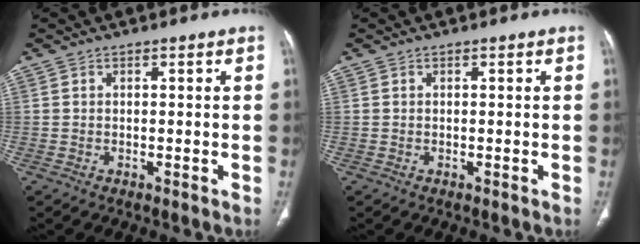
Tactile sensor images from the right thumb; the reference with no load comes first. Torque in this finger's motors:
{"motor_torque": [0.00, 0.00, -0.02, 0.00, 0.00]}